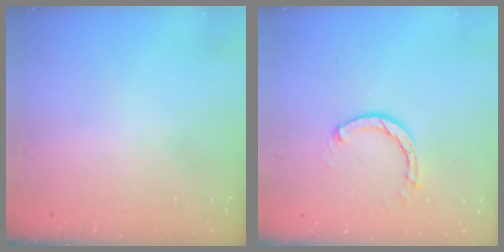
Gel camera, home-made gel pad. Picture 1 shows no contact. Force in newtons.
{"total": 3.0, "press": 3.0, "slide": 0.4}